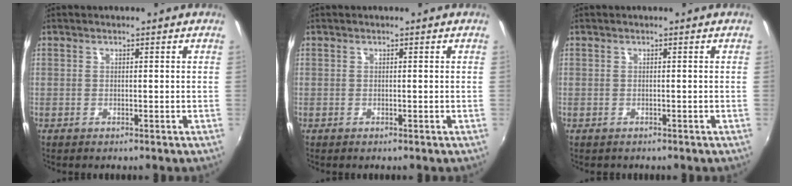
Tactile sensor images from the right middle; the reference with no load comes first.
{"total": 0.0}
{"total": 0.5, "force": [-0.3, 0.4, 0.0], "torque": [0.000, -0.002, -0.004]}